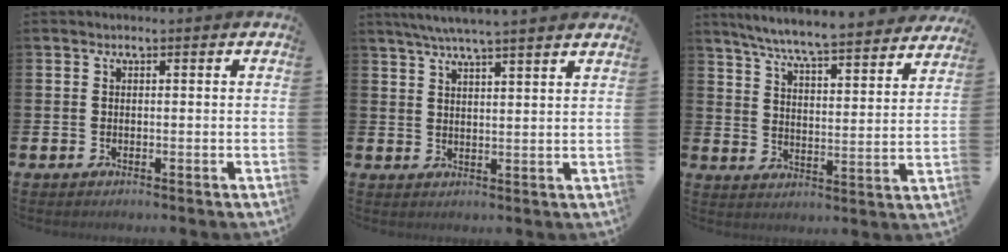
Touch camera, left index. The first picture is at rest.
{"total": 5.2, "force": [4.8, -0.5, 1.7], "torque": [-0.054, -0.013, 0.088]}
{"total": 7.0, "force": [6.7, -0.2, 2.1], "torque": [-0.069, -0.052, 0.114]}